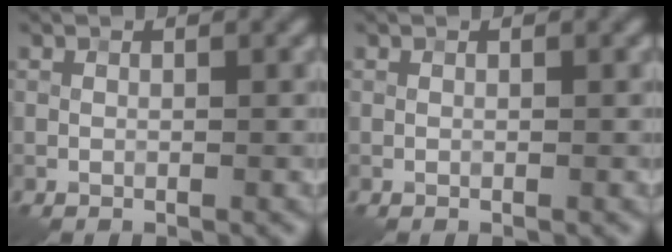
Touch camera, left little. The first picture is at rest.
{"total": 0.0}